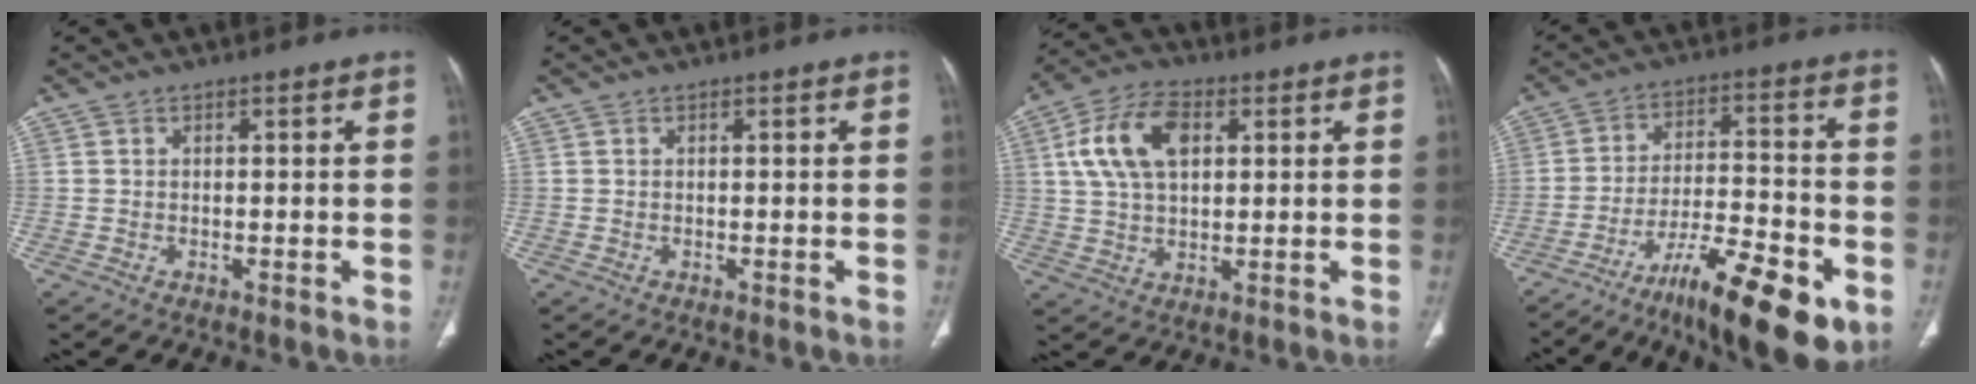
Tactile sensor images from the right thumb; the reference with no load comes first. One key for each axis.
{"total": 0.0}
{"total": 12.2, "fx": 3.4, "fy": 7.2, "fz": 9.2, "tx": -0.171, "ty": 0.009, "tz": 0.062}
{"total": 17.5, "fx": -9.4, "fy": 5.0, "fz": 13.9, "tx": -0.210, "ty": 0.056, "tz": -0.147}